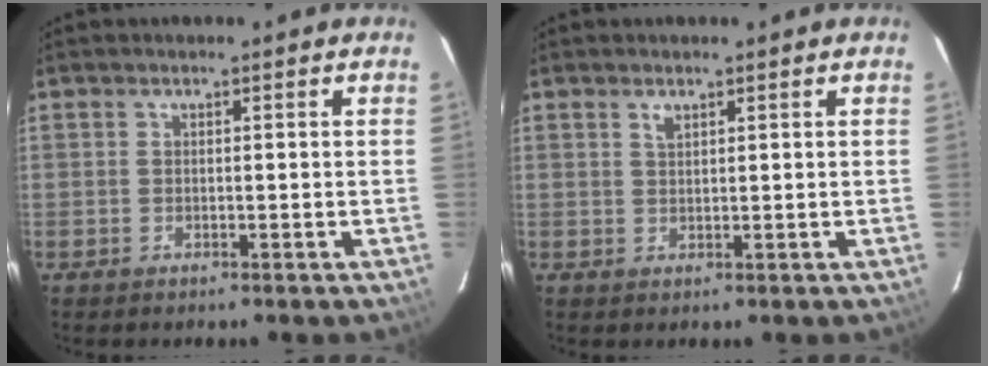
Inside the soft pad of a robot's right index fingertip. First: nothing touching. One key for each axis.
{"total": 1.3, "fx": 0.9, "fy": 0.6, "fz": 0.8, "tx": -0.014, "ty": 0.002, "tz": 0.016}